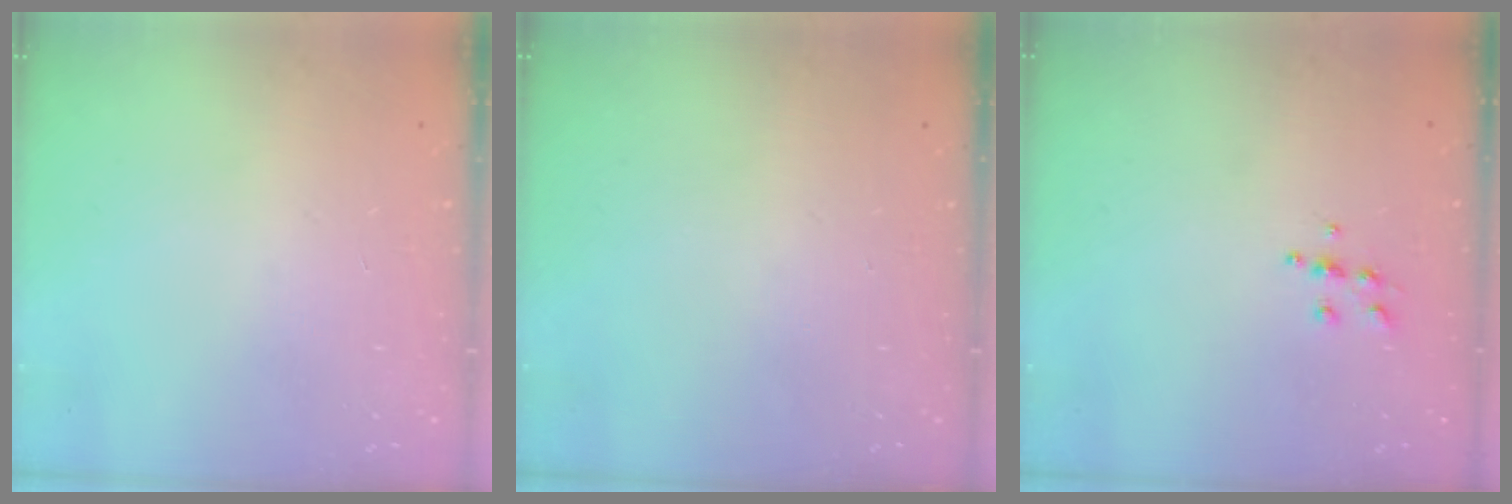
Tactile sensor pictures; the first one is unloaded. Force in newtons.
{"total": 0.6, "press": 0.0, "slide": 0.6}
{"total": 5.5, "press": 5.4, "slide": 0.6}